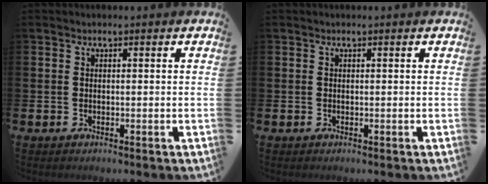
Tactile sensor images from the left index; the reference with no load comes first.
{"total": 0.0}